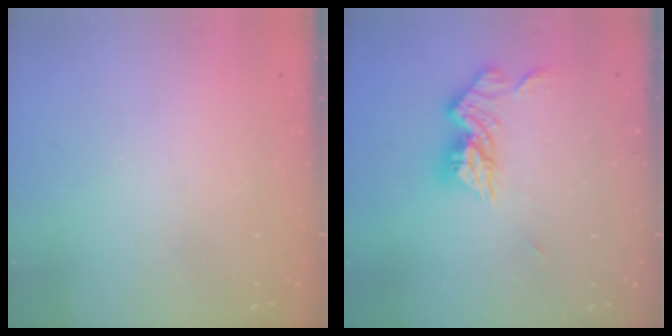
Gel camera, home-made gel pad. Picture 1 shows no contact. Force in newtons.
{"total": 12.5, "press": 12.5, "slide": 1.2}